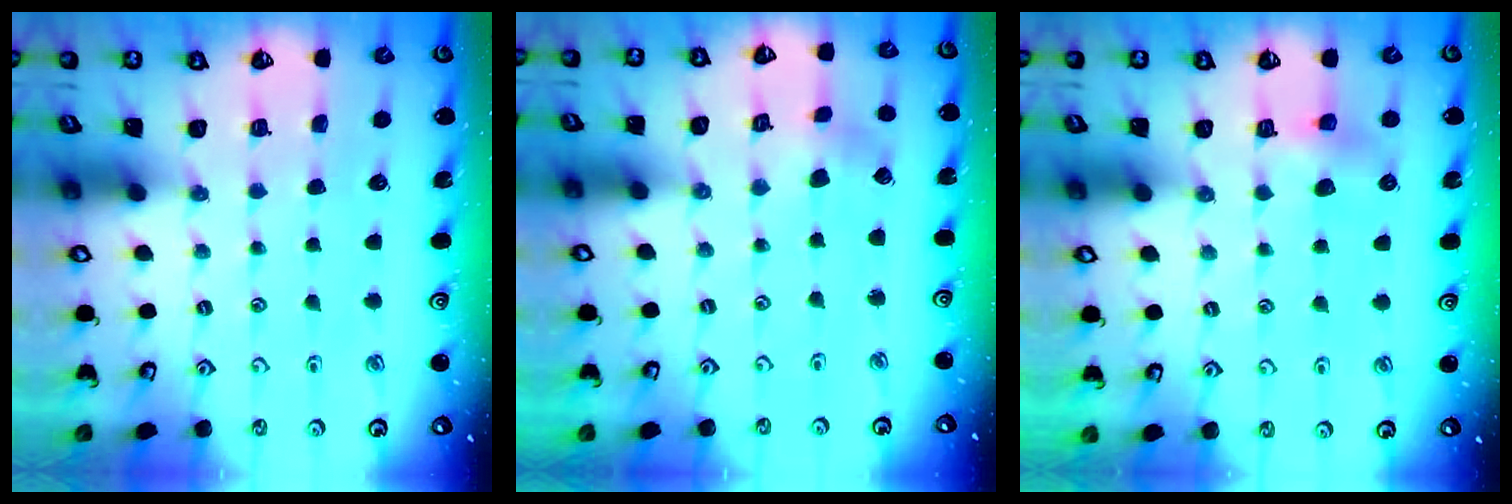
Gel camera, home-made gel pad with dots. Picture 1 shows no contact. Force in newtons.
{"total": 2.6, "press": 2.5, "slide": 0.5}
{"total": 4.4, "press": 4.4, "slide": 0.3}